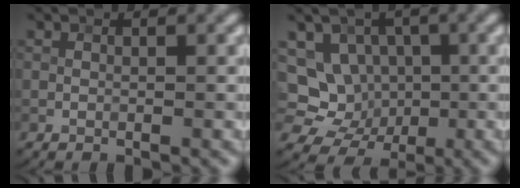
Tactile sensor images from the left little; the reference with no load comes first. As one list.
[{"total": 7.5, "force": [-0.8, 6.9, 2.9], "torque": [-0.037, 0.019, -0.040]}]